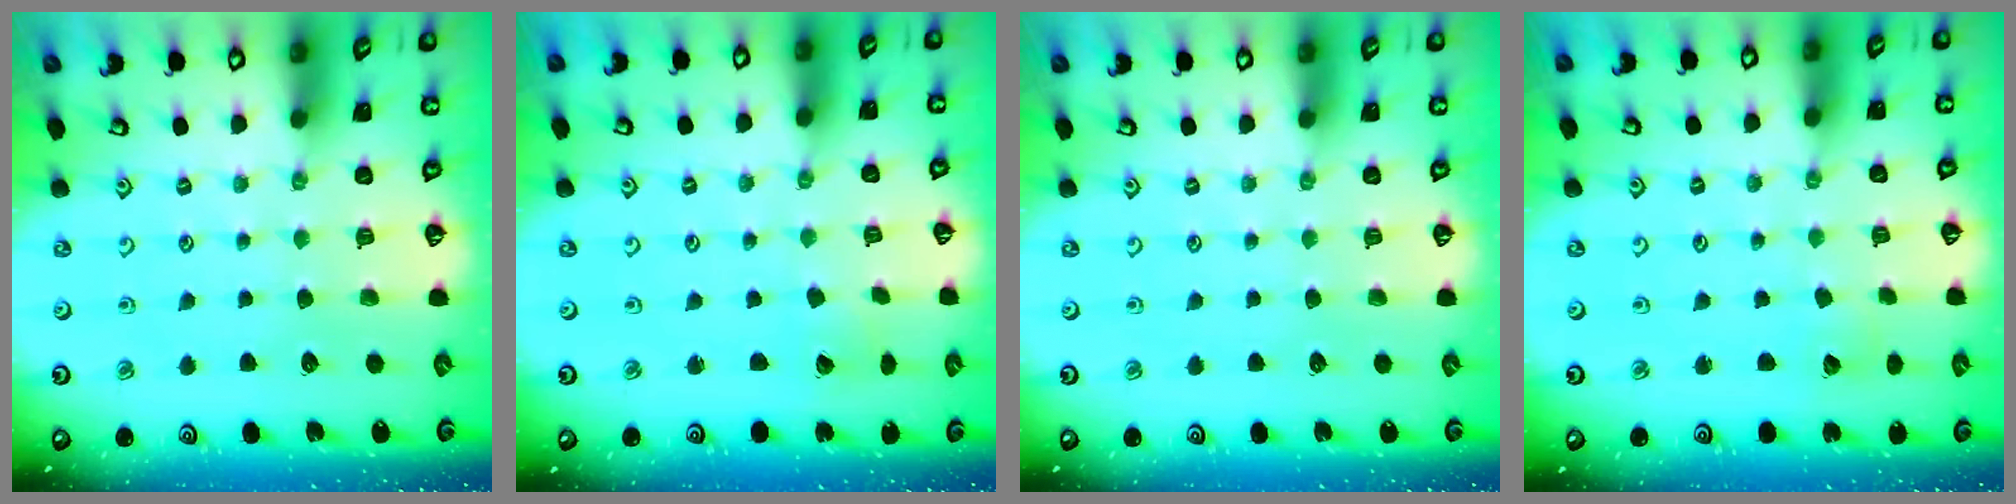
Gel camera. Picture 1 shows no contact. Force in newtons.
{"total": 2.1, "press": 2.1, "slide": 0.3}
{"total": 0.0}
{"total": 2.9, "press": 2.9, "slide": 0.3}